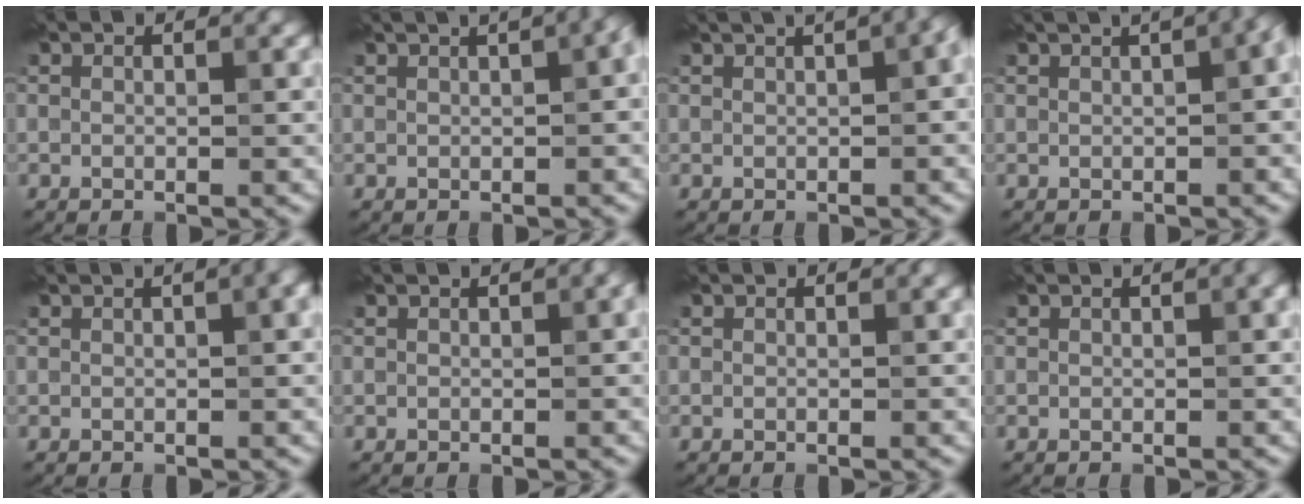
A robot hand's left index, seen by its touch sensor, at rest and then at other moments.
{"total": 6.2, "force": [2.6, 2.4, 5.1], "torque": [-0.048, 0.034, 0.027]}
{"total": 7.0, "force": [3.0, 2.8, 5.7], "torque": [-0.057, 0.040, 0.029]}
{"total": 8.5, "force": [3.2, 3.7, 7.0], "torque": [-0.064, 0.050, 0.028]}
{"total": 2.3, "force": [0.8, 0.6, 2.0], "torque": [-0.018, 0.010, 0.007]}
{"total": 0.7, "force": [0.3, 0.1, 0.6], "torque": [-0.008, 0.005, 0.006]}
{"total": 0.0}
{"total": 1.0, "force": [0.3, 0.2, 0.9], "torque": [-0.012, 0.005, 0.005]}